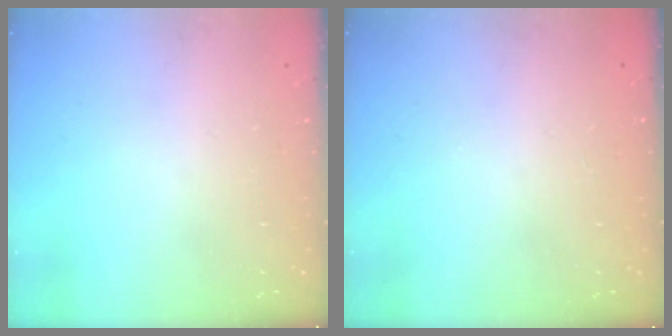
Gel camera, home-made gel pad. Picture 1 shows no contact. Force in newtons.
{"total": 0.0}